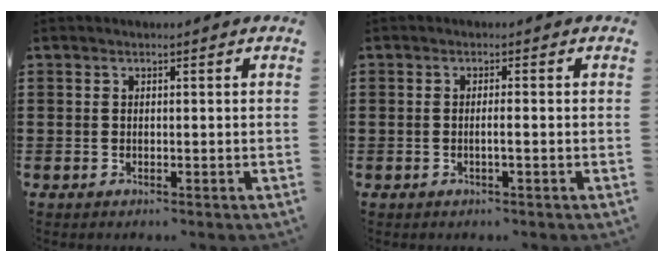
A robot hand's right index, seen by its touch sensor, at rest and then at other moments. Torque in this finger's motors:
{"motor_torque": [-0.55, 0.63, -0.03, 0.00]}